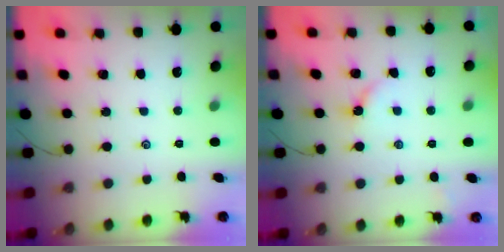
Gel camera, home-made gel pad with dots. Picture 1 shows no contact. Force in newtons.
{"total": 3.0, "press": 3.0, "slide": 0.5}